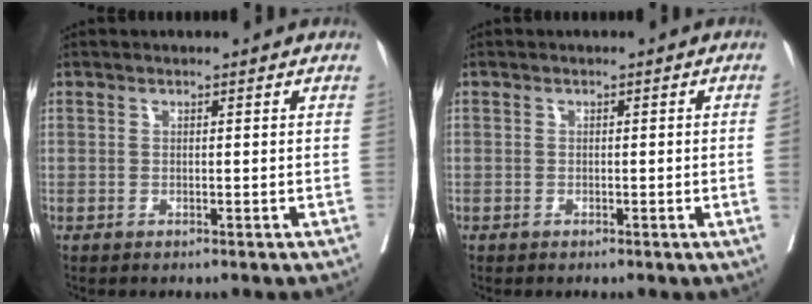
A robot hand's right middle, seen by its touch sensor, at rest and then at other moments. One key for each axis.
{"total": 0.9, "fx": 0.4, "fy": 0.0, "fz": 0.8, "tx": -0.013, "ty": 0.007, "tz": 0.007}